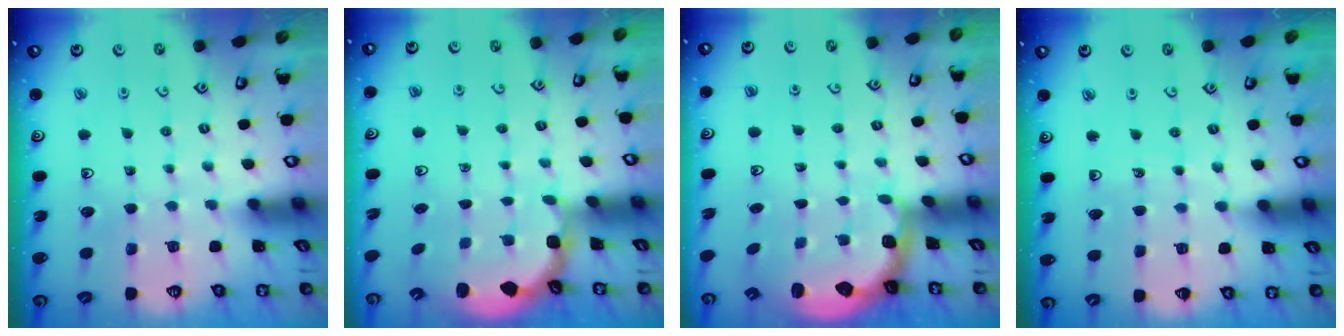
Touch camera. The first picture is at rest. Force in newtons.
{"total": 2.7, "press": 2.1, "slide": 1.7}
{"total": 2.9, "press": 1.8, "slide": 2.2}
{"total": 2.9, "press": 2.9, "slide": 0.3}